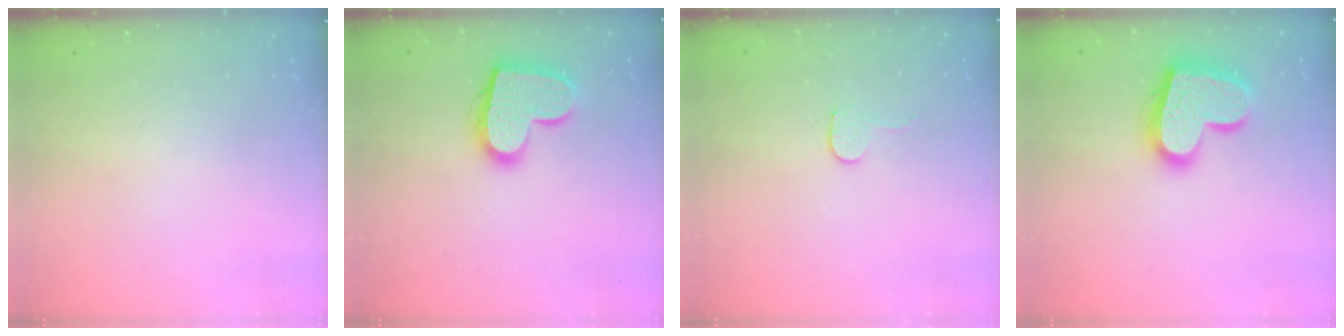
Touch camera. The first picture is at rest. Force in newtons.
{"total": 15.8, "press": 15.8, "slide": 1.0}
{"total": 2.7, "press": 2.7, "slide": 0.2}
{"total": 20.2, "press": 20.2, "slide": 1.5}